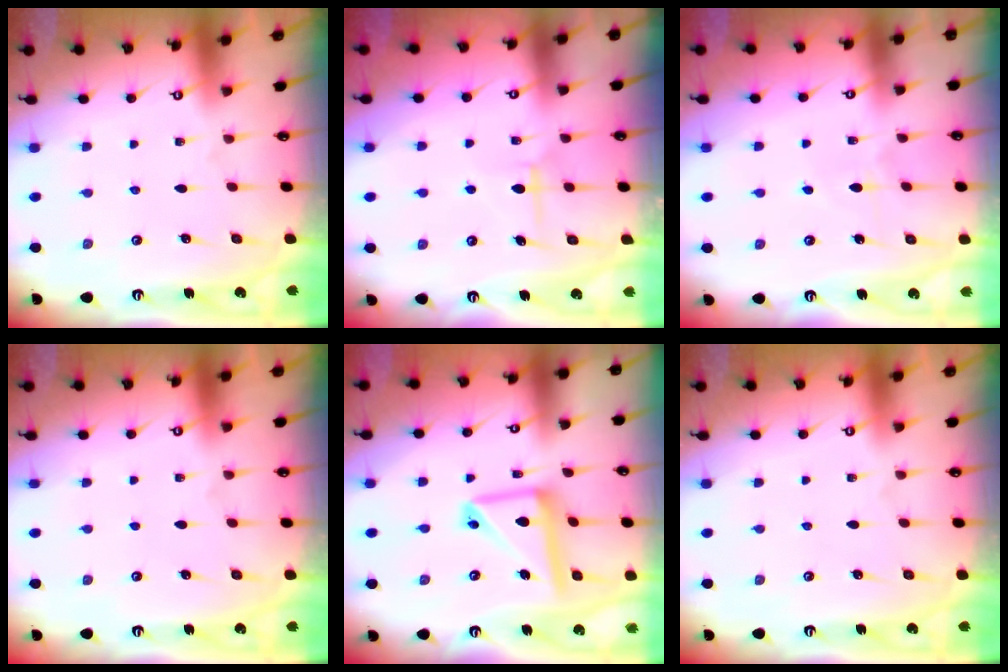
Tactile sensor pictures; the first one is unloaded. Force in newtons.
{"total": 6.1, "press": 6.1, "slide": 0.2}
{"total": 3.9, "press": 3.9, "slide": 0.5}
{"total": 0.0}
{"total": 14.3, "press": 14.2, "slide": 1.4}
{"total": 0.0}